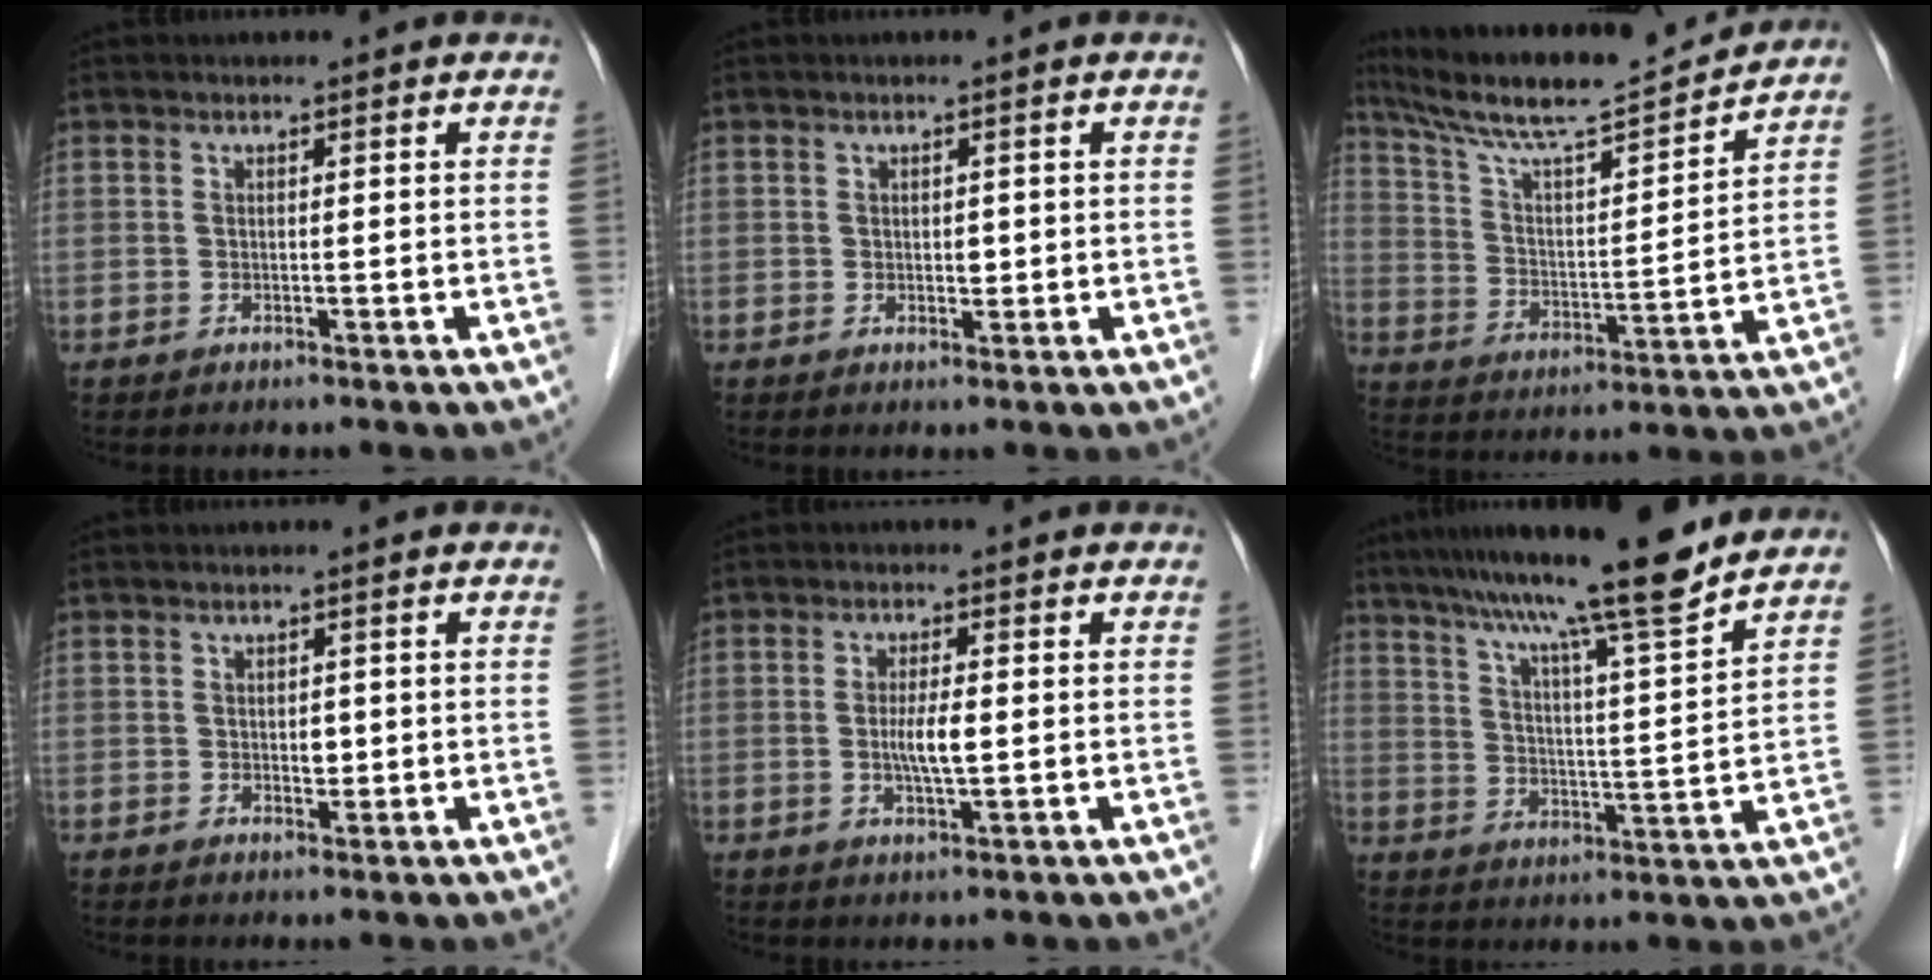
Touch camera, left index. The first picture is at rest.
{"total": 1.2, "force": [0.1, 0.8, 0.9], "torque": [-0.012, 0.000, 0.003]}
{"total": 16.4, "force": [15.0, 0.6, 6.6], "torque": [-0.125, 0.004, 0.252]}
{"total": 1.5, "force": [0.0, 0.9, 1.1], "torque": [-0.016, 0.000, 0.003]}
{"total": 4.0, "force": [-0.3, 0.5, 4.0], "torque": [-0.079, -0.005, -0.004]}
{"total": 15.9, "force": [13.1, -0.5, 8.9], "torque": [-0.144, 0.008, 0.199]}